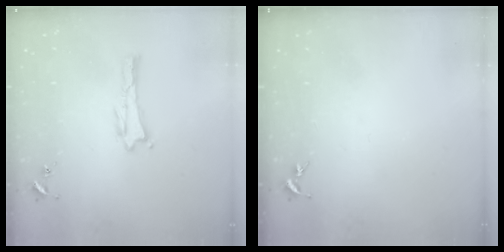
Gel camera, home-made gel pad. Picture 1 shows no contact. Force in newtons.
{"total": 0.0}